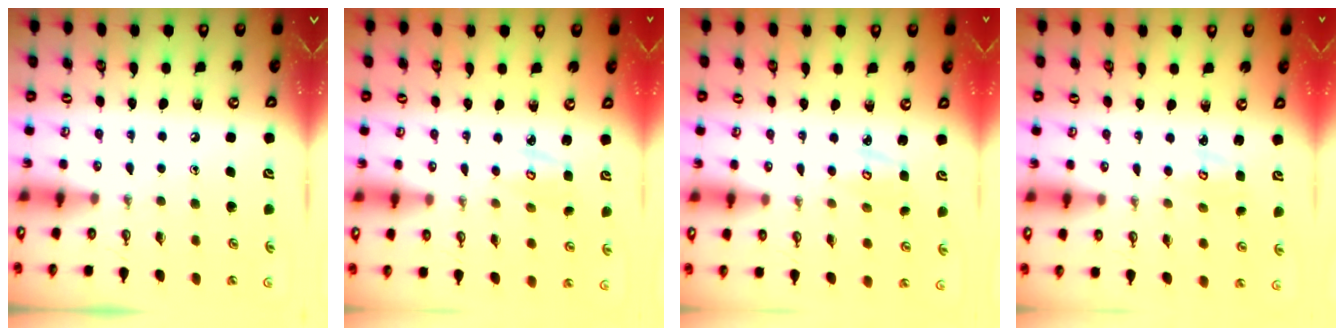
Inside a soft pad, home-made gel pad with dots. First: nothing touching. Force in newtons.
{"total": 3.2, "press": 3.2, "slide": 0.2}
{"total": 3.2, "press": 3.2, "slide": 0.2}
{"total": 2.7, "press": 2.7, "slide": 0.3}